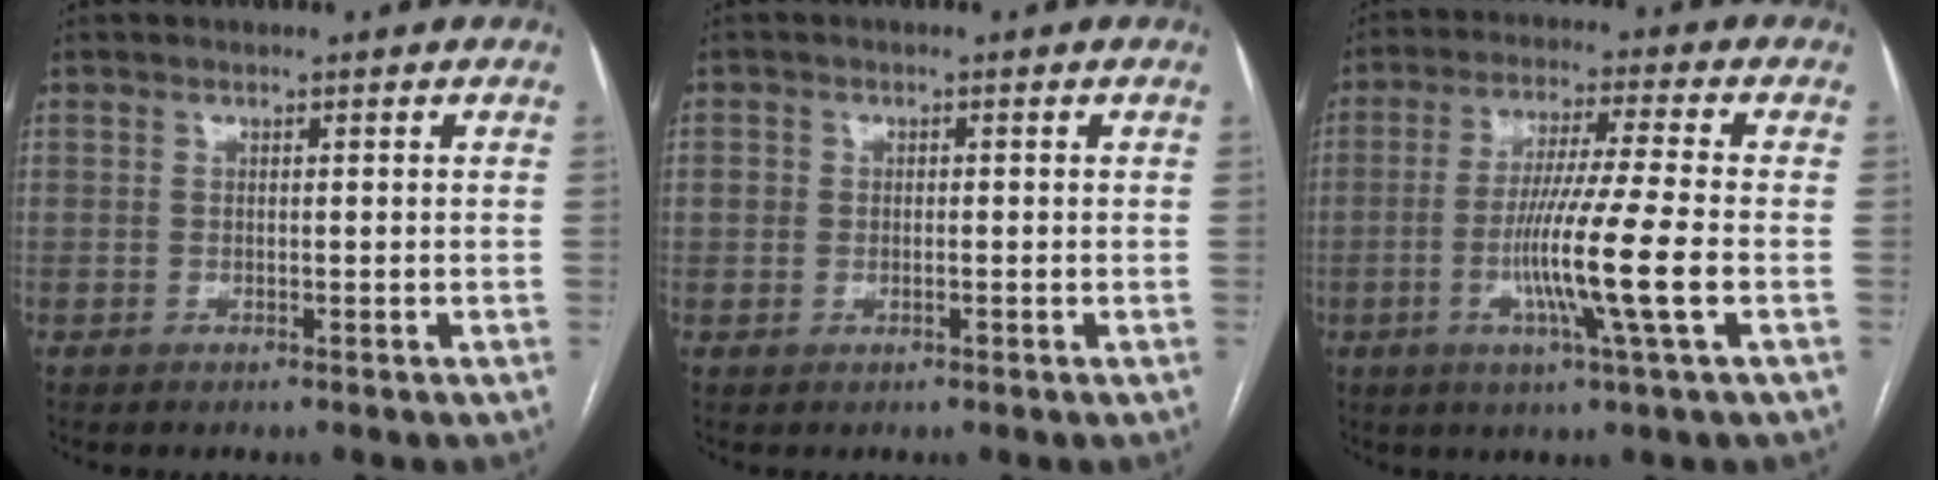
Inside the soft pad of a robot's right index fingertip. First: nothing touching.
{"total": 1.8, "force": [0.0, 1.6, 0.7], "torque": [-0.011, 0.006, 0.000]}
{"total": 10.7, "force": [-2.7, -1.4, 10.2], "torque": [-0.194, -0.016, -0.053]}